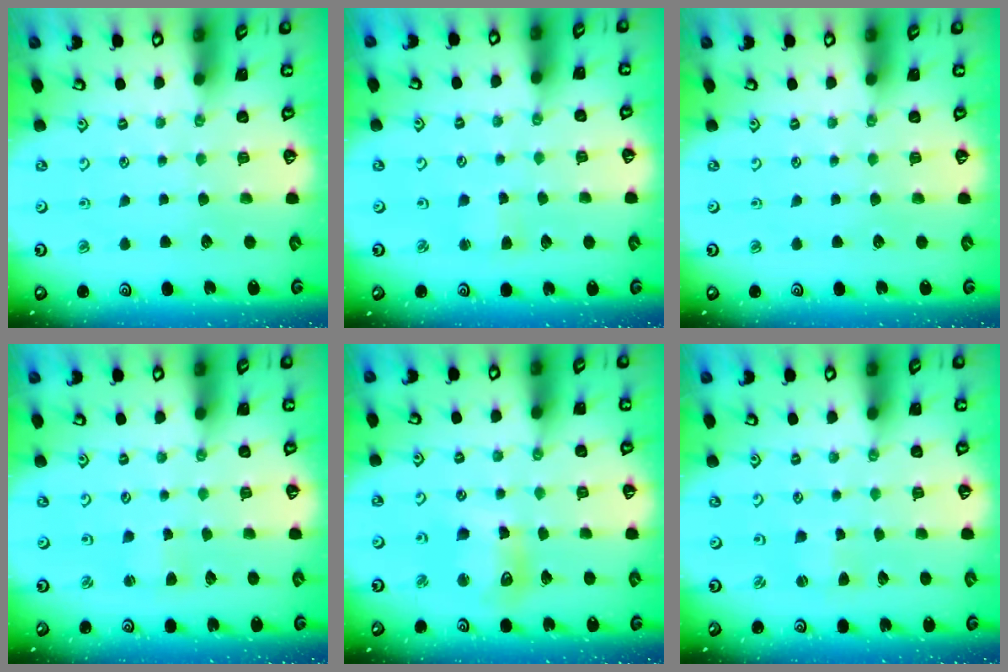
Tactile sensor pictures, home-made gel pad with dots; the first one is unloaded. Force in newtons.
{"total": 2.5, "press": 2.5, "slide": 0.3}
{"total": 0.0}
{"total": 2.1, "press": 2.1, "slide": 0.3}
{"total": 11.0, "press": 10.9, "slide": 1.4}
{"total": 2.0, "press": 2.0, "slide": 0.3}